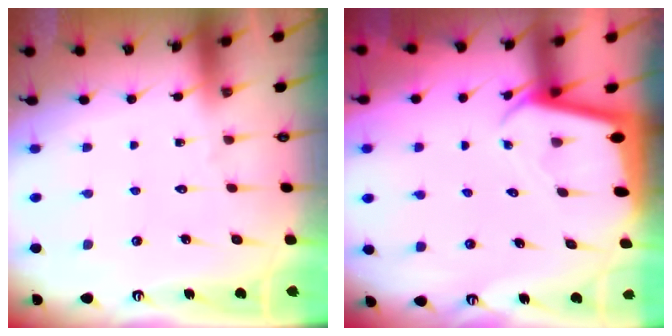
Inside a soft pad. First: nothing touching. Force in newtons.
{"total": 2.2, "press": 2.2, "slide": 0.2}